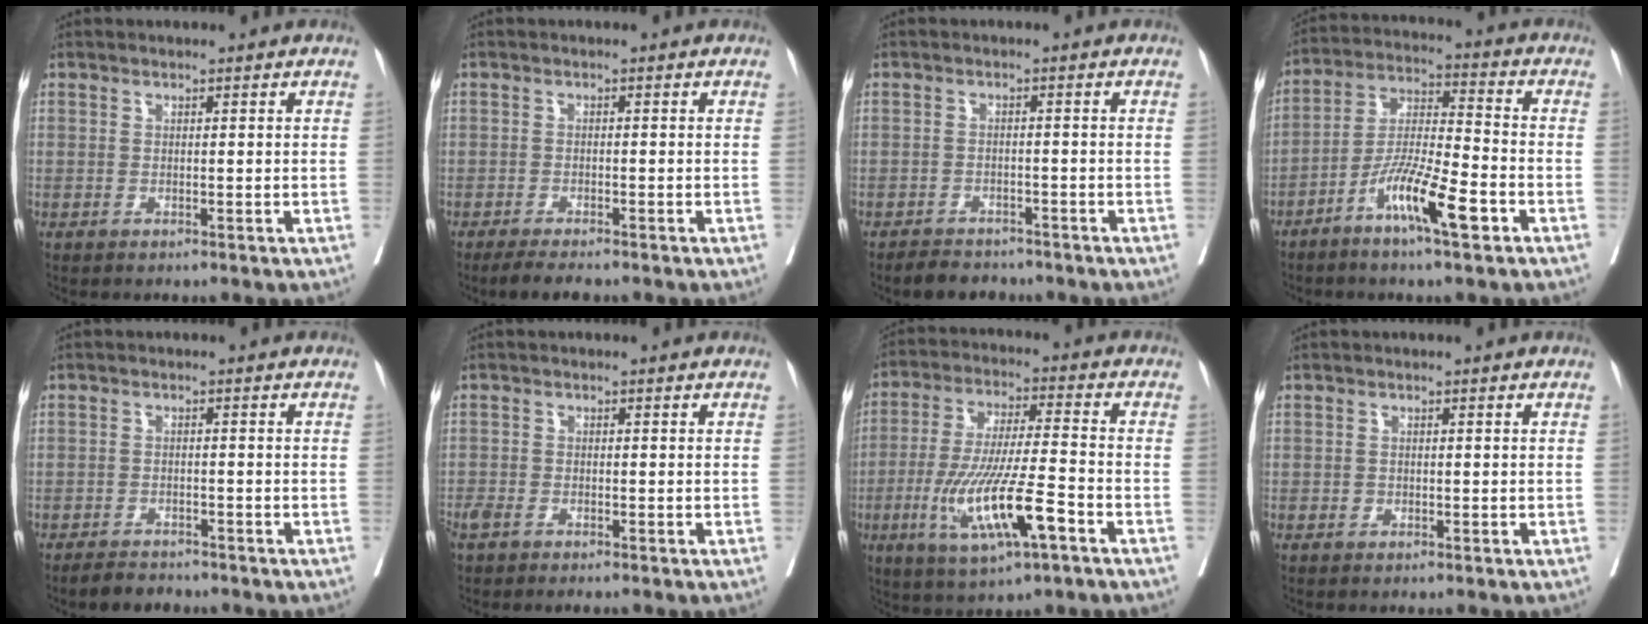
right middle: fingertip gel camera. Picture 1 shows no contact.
{"total": 4.0, "force": [-3.3, 0.3, 2.2], "torque": [-0.034, -0.009, -0.052]}
{"total": 4.8, "force": [-4.3, 1.8, 1.1], "torque": [-0.019, -0.005, -0.064]}
{"total": 10.6, "force": [-5.5, 0.9, 8.9], "torque": [-0.175, -0.008, -0.104]}
{"total": 3.5, "force": [-3.2, 1.1, 0.9], "torque": [-0.018, -0.005, -0.053]}
{"total": 4.0, "force": [-3.0, 1.6, 2.1], "torque": [-0.043, -0.010, -0.051]}
{"total": 14.0, "force": [-5.4, 1.5, 12.8], "torque": [-0.258, -0.021, -0.091]}
{"total": 0.6, "force": [-0.3, 0.5, 0.2], "torque": [-0.003, 0.002, -0.004]}